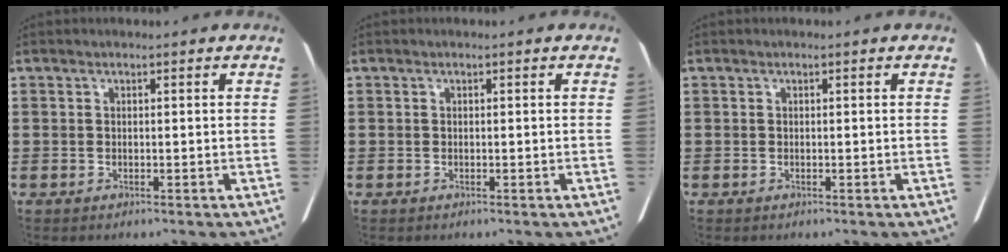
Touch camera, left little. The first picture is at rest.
{"total": 0.0}
{"total": 0.0}